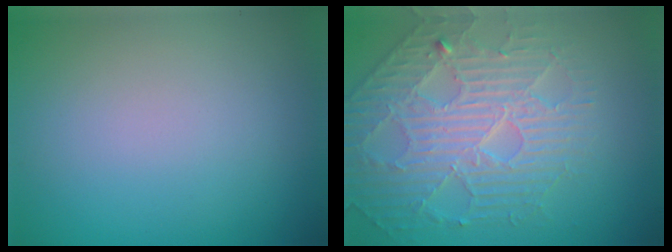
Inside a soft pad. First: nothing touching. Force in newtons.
{"total": 4.7, "press": 4.6, "slide": 0.6}